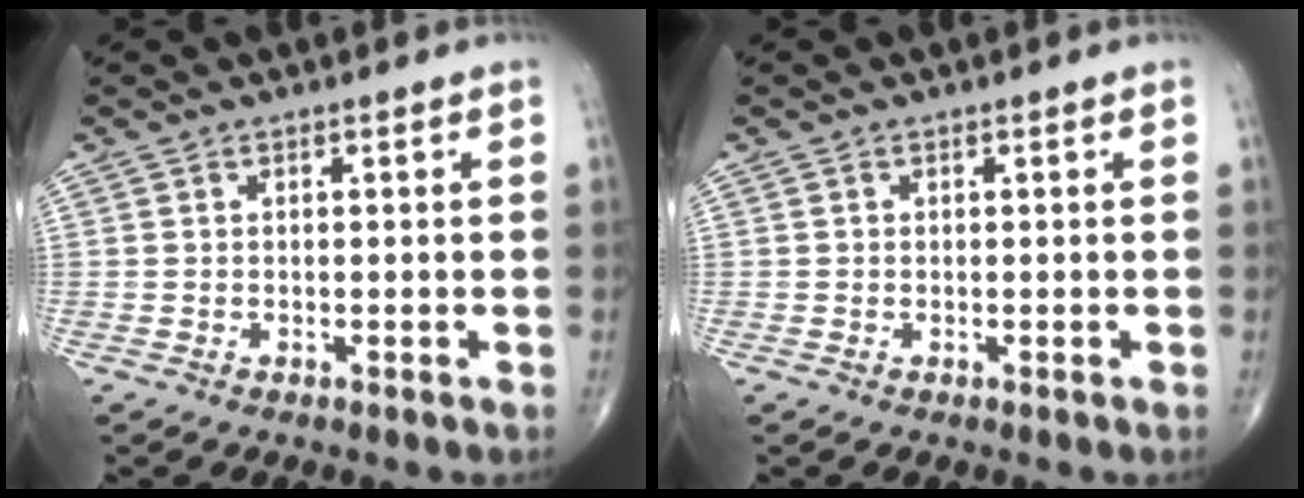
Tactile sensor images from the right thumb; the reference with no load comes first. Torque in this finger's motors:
{"motor_torque": [0.06, 0.08, 0.19, 0.02, -0.03]}